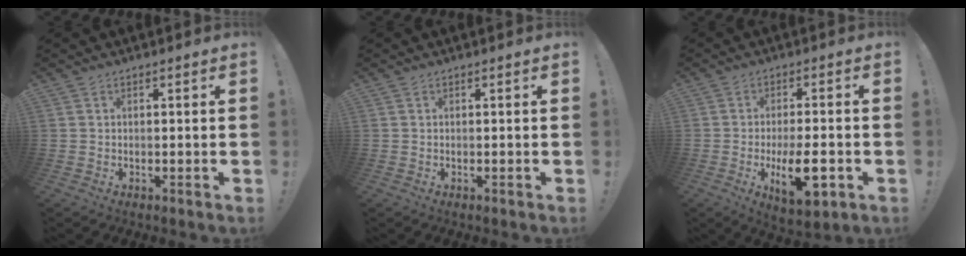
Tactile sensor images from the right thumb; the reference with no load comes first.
{"total": 0.0}
{"total": 12.5, "force": [-3.9, 4.1, 11.1], "torque": [-0.176, 0.003, -0.059]}